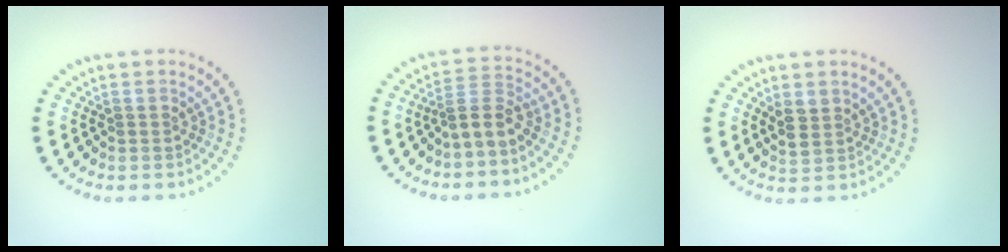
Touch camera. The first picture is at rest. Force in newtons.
{"total": 2.7, "press": 2.0, "slide": 1.9}
{"total": 1.9, "press": 1.7, "slide": 0.9}